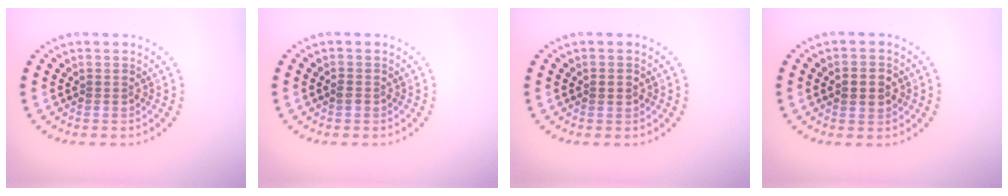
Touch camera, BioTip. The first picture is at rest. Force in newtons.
{"total": 0.8, "press": 0.7, "slide": 0.3}
{"total": 1.2, "press": 1.2, "slide": 0.1}
{"total": 2.3, "press": 2.3, "slide": 0.1}